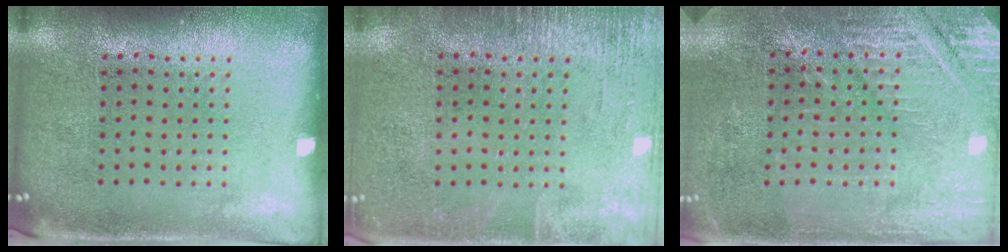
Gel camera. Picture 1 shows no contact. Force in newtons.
{"total": 2.2, "press": 2.2, "slide": 0.3}
{"total": 2.9, "press": 2.9, "slide": 0.3}